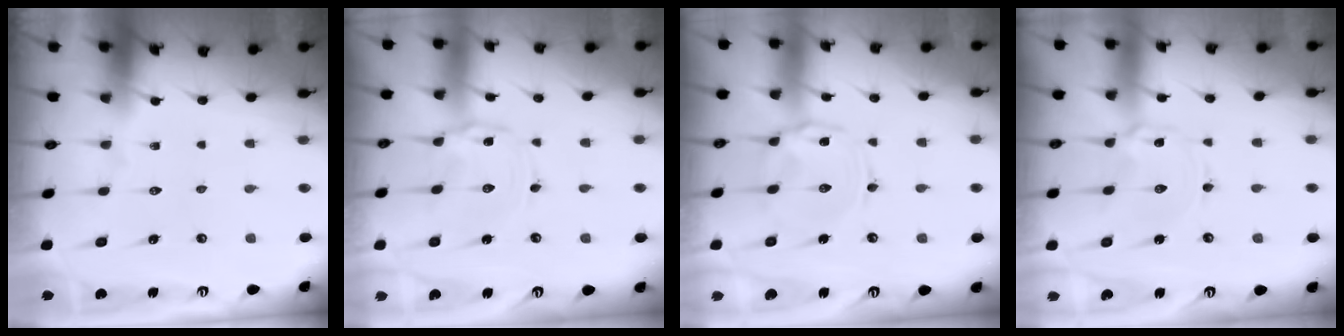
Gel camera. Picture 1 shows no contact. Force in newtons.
{"total": 1.8, "press": 1.8, "slide": 0.2}
{"total": 2.9, "press": 2.9, "slide": 0.5}
{"total": 1.7, "press": 1.7, "slide": 0.2}